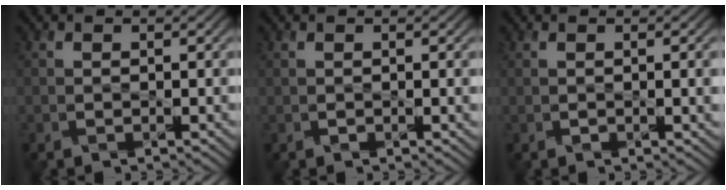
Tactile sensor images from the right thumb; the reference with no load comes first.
{"total": 0.9, "force": [0.2, 0.2, 0.8], "torque": [-0.015, -0.003, 0.006]}
{"total": 2.3, "force": [0.3, 0.5, 2.2], "torque": [-0.036, 0.002, 0.007]}